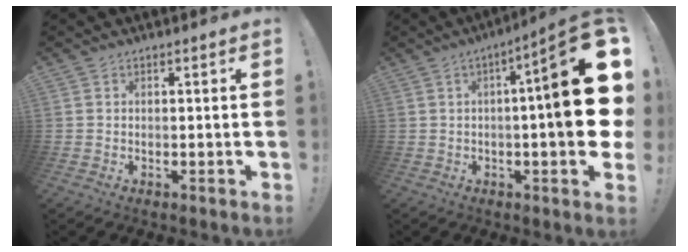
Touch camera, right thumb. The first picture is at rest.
{"total": 21.3, "force": [1.0, 3.7, 21.0], "torque": [-0.302, -0.017, 0.007]}